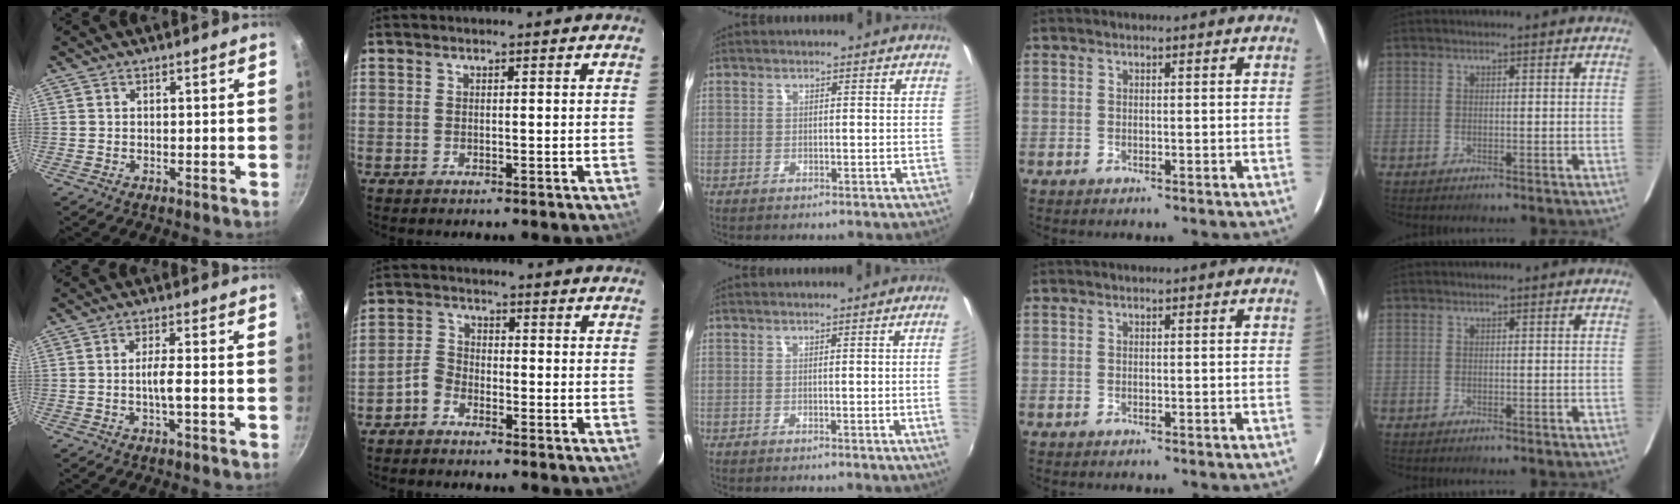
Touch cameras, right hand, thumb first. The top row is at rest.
{"thumb": {"total": 3.4, "force": [-1.1, 0.2, 3.2], "torque": [-0.063, 0.011, -0.024]}, "index": {"total": 3.1, "force": [-2.3, 1.8, 0.9], "torque": [-0.021, 0.012, -0.049]}, "middle": {"total": 3.1, "force": [-0.1, -1.5, 2.7], "torque": [-0.044, -0.011, 0.003]}}